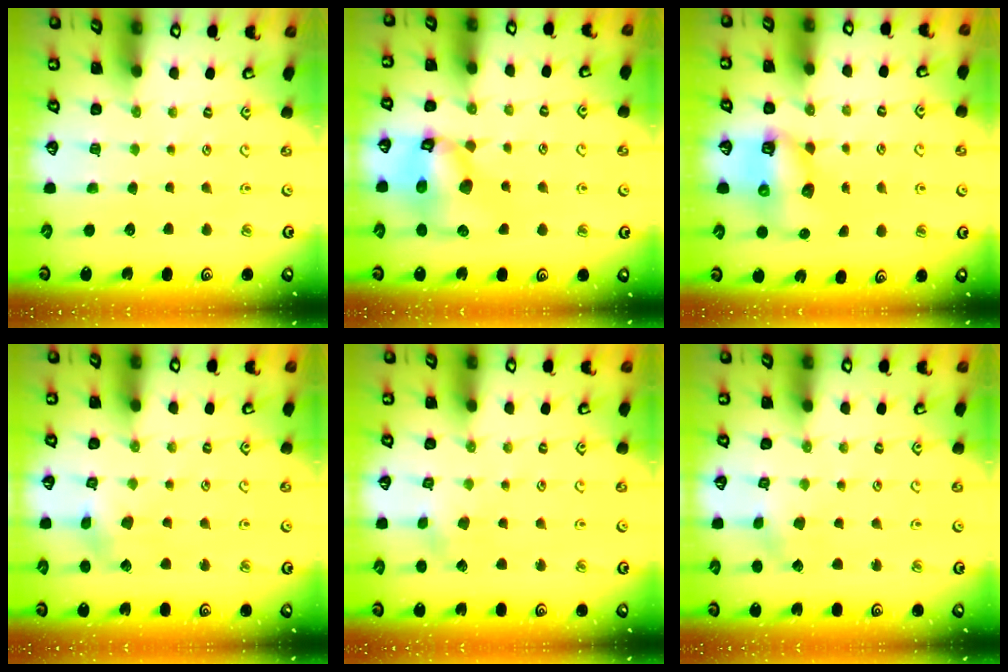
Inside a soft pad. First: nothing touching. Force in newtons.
{"total": 13.3, "press": 13.1, "slide": 1.8}
{"total": 8.9, "press": 8.8, "slide": 1.1}
{"total": 4.5, "press": 4.5, "slide": 0.6}
{"total": 2.4, "press": 2.4, "slide": 0.3}
{"total": 1.8, "press": 1.8, "slide": 0.1}